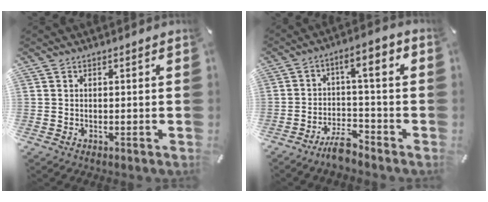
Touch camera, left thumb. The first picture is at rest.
{"total": 8.5, "force": [-4.6, 2.8, 6.6], "torque": [-0.122, 0.036, -0.085]}